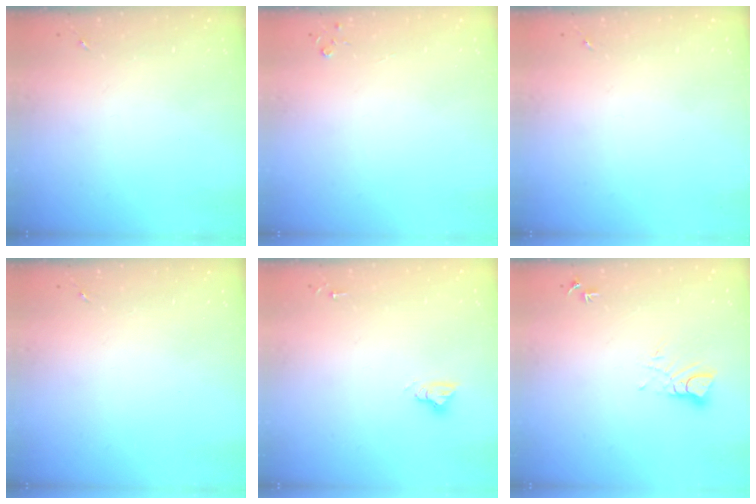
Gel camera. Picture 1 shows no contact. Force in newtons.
{"total": 2.7, "press": 2.7, "slide": 0.3}
{"total": 0.0}
{"total": 0.0}
{"total": 4.8, "press": 4.8, "slide": 0.3}
{"total": 4.3, "press": 4.3, "slide": 0.4}